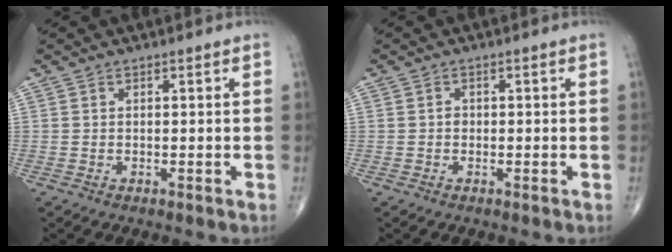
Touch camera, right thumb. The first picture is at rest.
{"total": 0.9, "force": [-0.1, 0.8, 0.4], "torque": [0.001, 0.003, -0.003]}